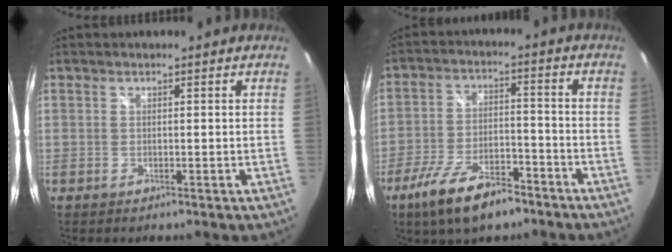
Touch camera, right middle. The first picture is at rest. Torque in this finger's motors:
{"motor_torque": [1.20, -0.93, 0.16, 0.13]}